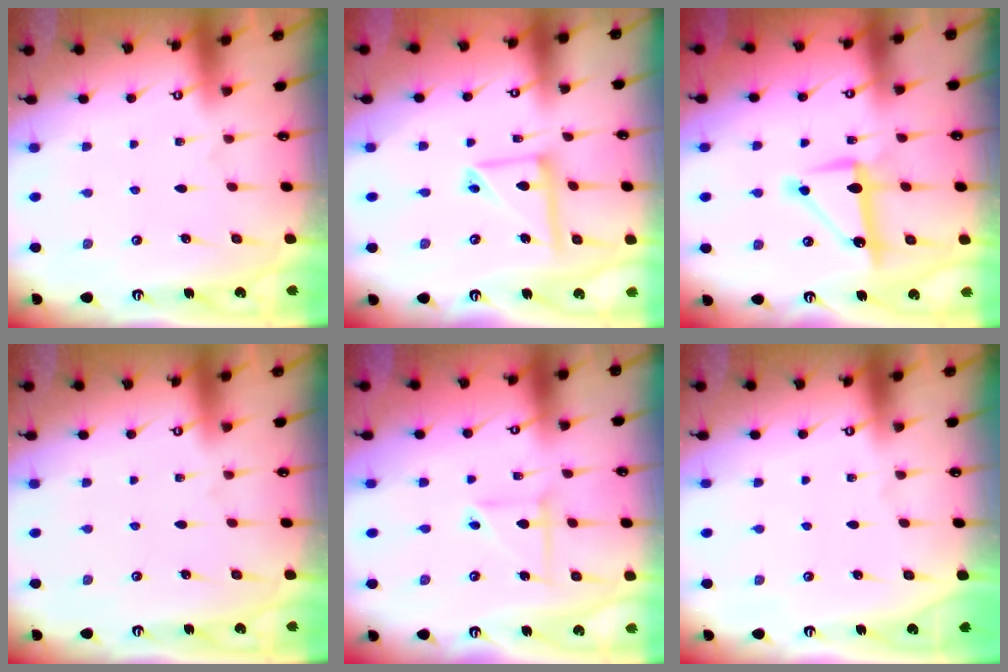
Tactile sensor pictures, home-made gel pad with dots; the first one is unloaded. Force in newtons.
{"total": 10.2, "press": 10.2, "slide": 0.8}
{"total": 10.3, "press": 10.3, "slide": 0.5}
{"total": 0.0}
{"total": 4.5, "press": 4.4, "slide": 0.4}
{"total": 0.0}